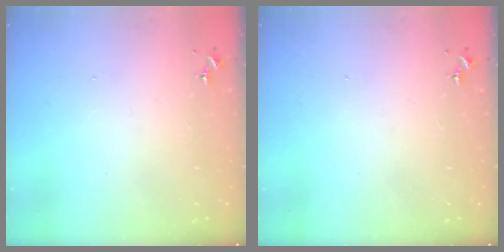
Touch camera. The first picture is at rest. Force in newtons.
{"total": 0.0}